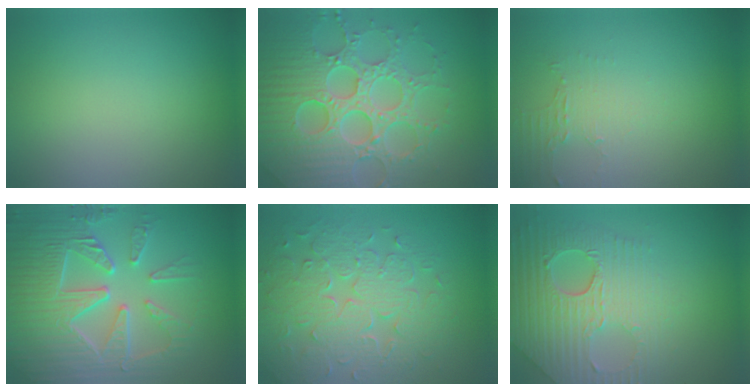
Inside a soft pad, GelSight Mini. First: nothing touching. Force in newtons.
{"total": 8.0, "press": 7.8, "slide": 1.8}
{"total": 2.2, "press": 1.5, "slide": 1.5}
{"total": 10.0, "press": 6.8, "slide": 7.3}
{"total": 8.1, "press": 5.9, "slide": 5.6}
{"total": 7.2, "press": 5.7, "slide": 4.5}